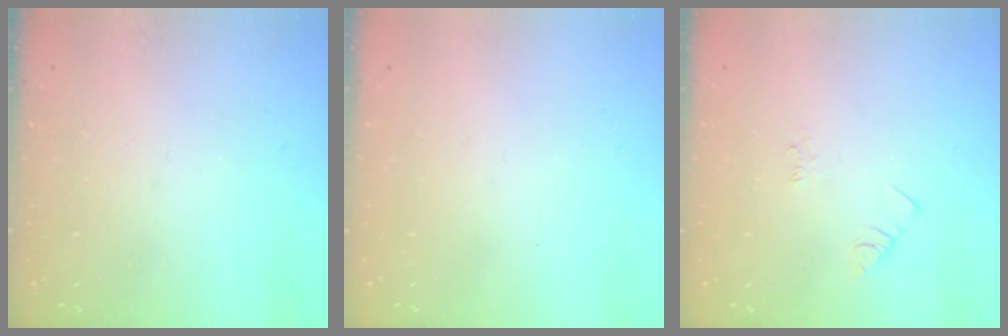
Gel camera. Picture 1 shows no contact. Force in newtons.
{"total": 1.7, "press": 1.6, "slide": 0.1}
{"total": 2.2, "press": 2.1, "slide": 0.4}